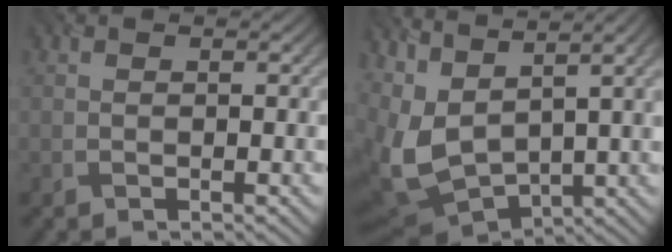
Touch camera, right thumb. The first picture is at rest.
{"total": 11.7, "force": [3.3, 4.8, 10.1], "torque": [-0.252, -0.003, 0.081]}